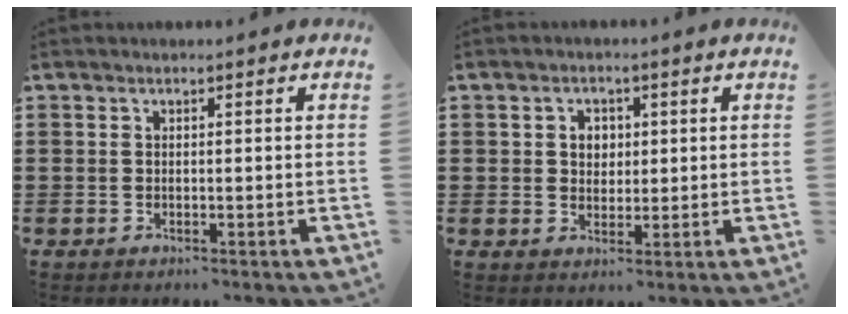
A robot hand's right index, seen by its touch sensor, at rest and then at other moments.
{"total": 2.8, "force": [0.5, 2.4, 1.3], "torque": [-0.035, 0.011, 0.005]}